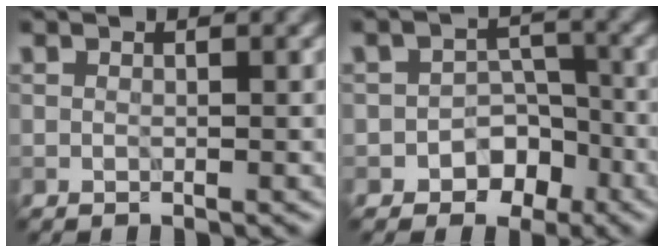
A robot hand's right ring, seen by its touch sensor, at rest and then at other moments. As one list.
[{"total": 4.4, "force": [-2.6, 3.3, 1.2], "torque": [0.022, 0.017, -0.053]}]